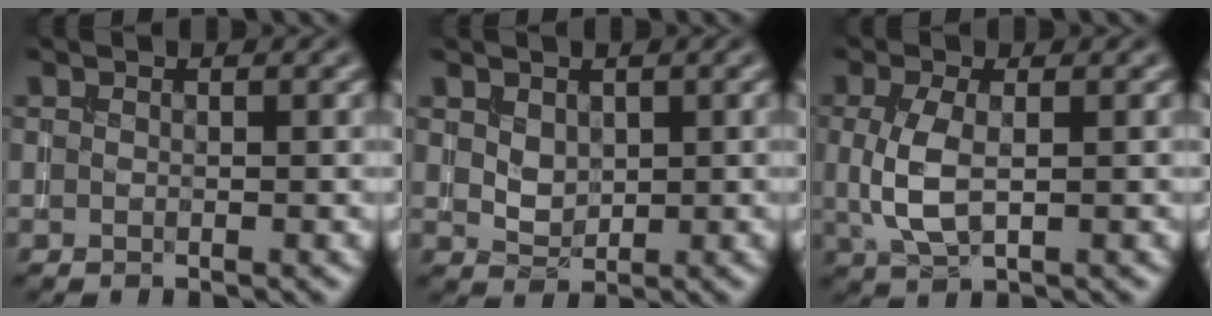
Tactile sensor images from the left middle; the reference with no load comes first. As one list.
[{"total": 1.7, "force": [0.6, 1.3, 1.0], "torque": [-0.019, -0.005, 0.017]}, {"total": 3.8, "force": [0.2, 1.7, 3.4], "torque": [-0.083, 0.000, 0.003]}]